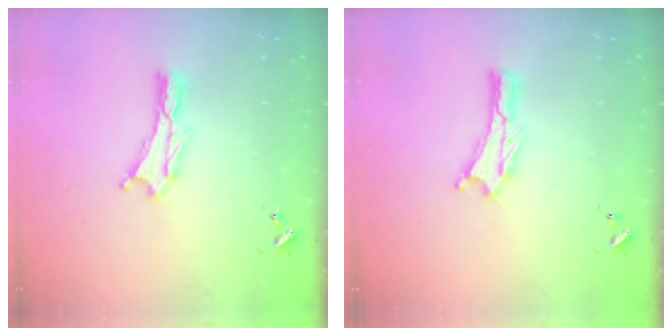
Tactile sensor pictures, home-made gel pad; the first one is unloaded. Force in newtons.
{"total": 0.0}